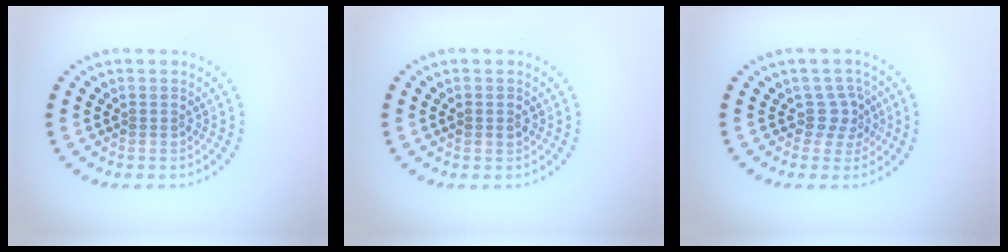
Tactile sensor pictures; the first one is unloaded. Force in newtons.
{"total": 1.1, "press": 1.0, "slide": 0.2}
{"total": 2.2, "press": 1.6, "slide": 1.5}